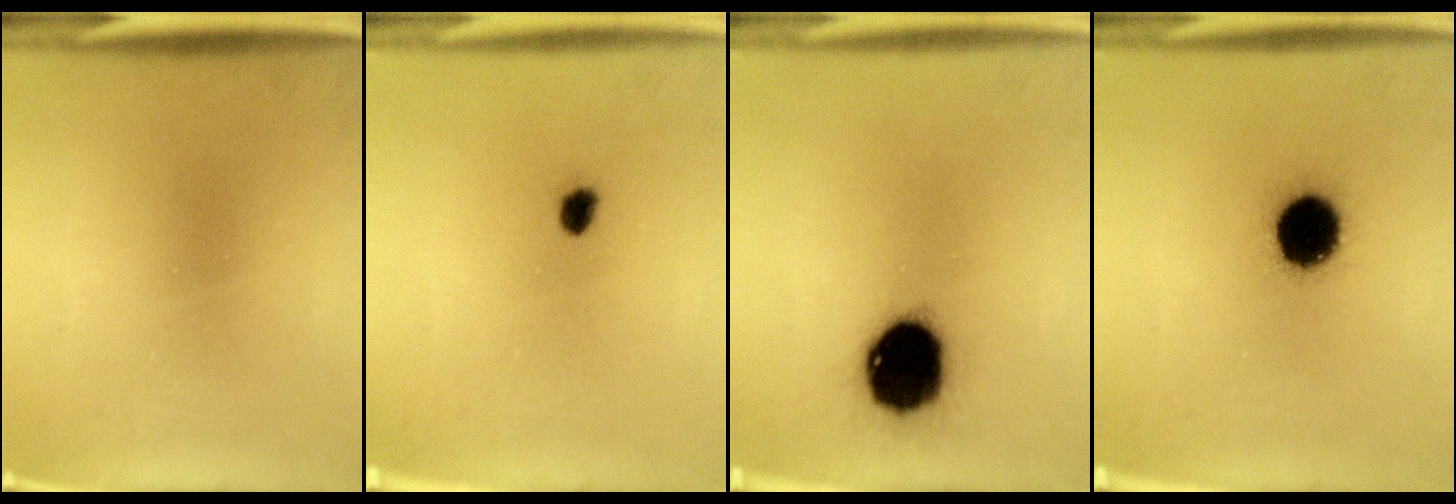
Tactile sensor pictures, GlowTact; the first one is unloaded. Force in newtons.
{"total": 3.0}
{"total": 17.2}
{"total": 13.3}